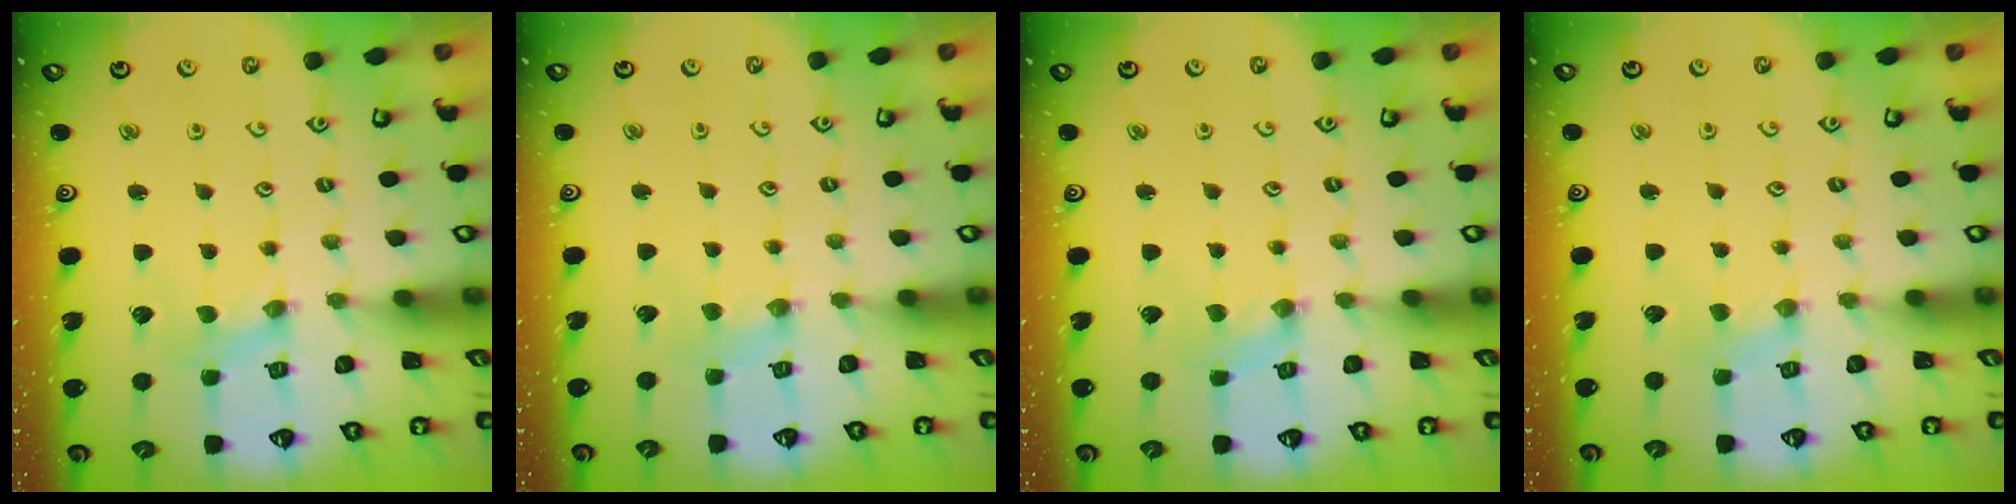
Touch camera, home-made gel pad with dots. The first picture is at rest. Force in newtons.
{"total": 2.0, "press": 2.0, "slide": 0.4}
{"total": 0.9, "press": 0.9, "slide": 0.3}
{"total": 0.0}